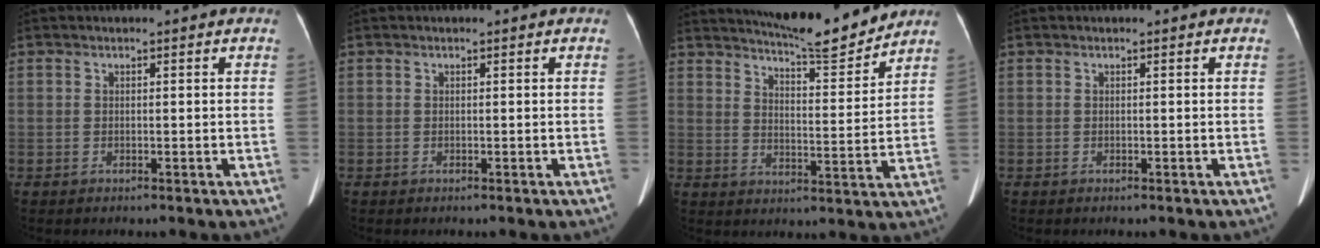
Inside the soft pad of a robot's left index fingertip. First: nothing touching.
{"total": 0.0}
{"total": 11.9, "force": [11.2, 0.3, 4.0], "torque": [-0.068, -0.012, 0.163]}
{"total": 0.0}